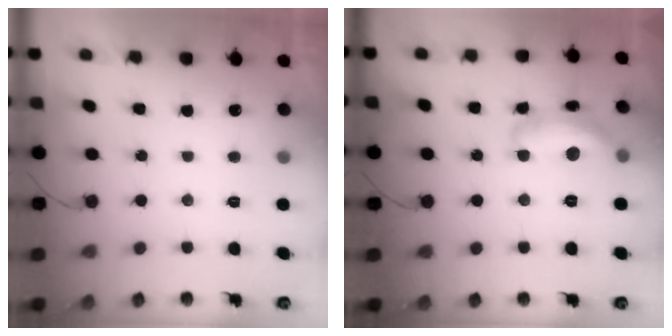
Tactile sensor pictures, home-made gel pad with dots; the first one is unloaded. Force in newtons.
{"total": 14.2, "press": 14.2, "slide": 1.0}